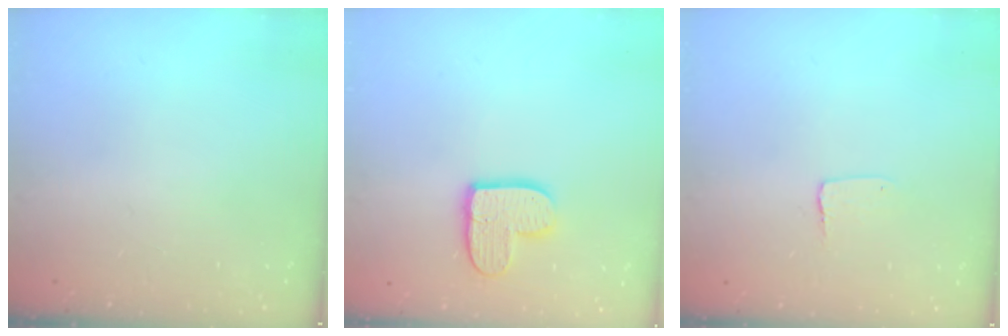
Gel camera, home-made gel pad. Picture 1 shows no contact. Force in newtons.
{"total": 11.0, "press": 10.9, "slide": 0.9}
{"total": 3.5, "press": 3.4, "slide": 0.3}